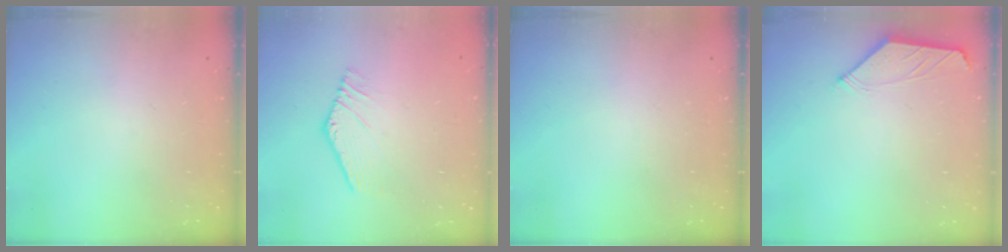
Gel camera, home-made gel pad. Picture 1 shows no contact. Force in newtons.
{"total": 3.9, "press": 3.9, "slide": 0.2}
{"total": 0.0}
{"total": 2.0, "press": 1.9, "slide": 0.5}